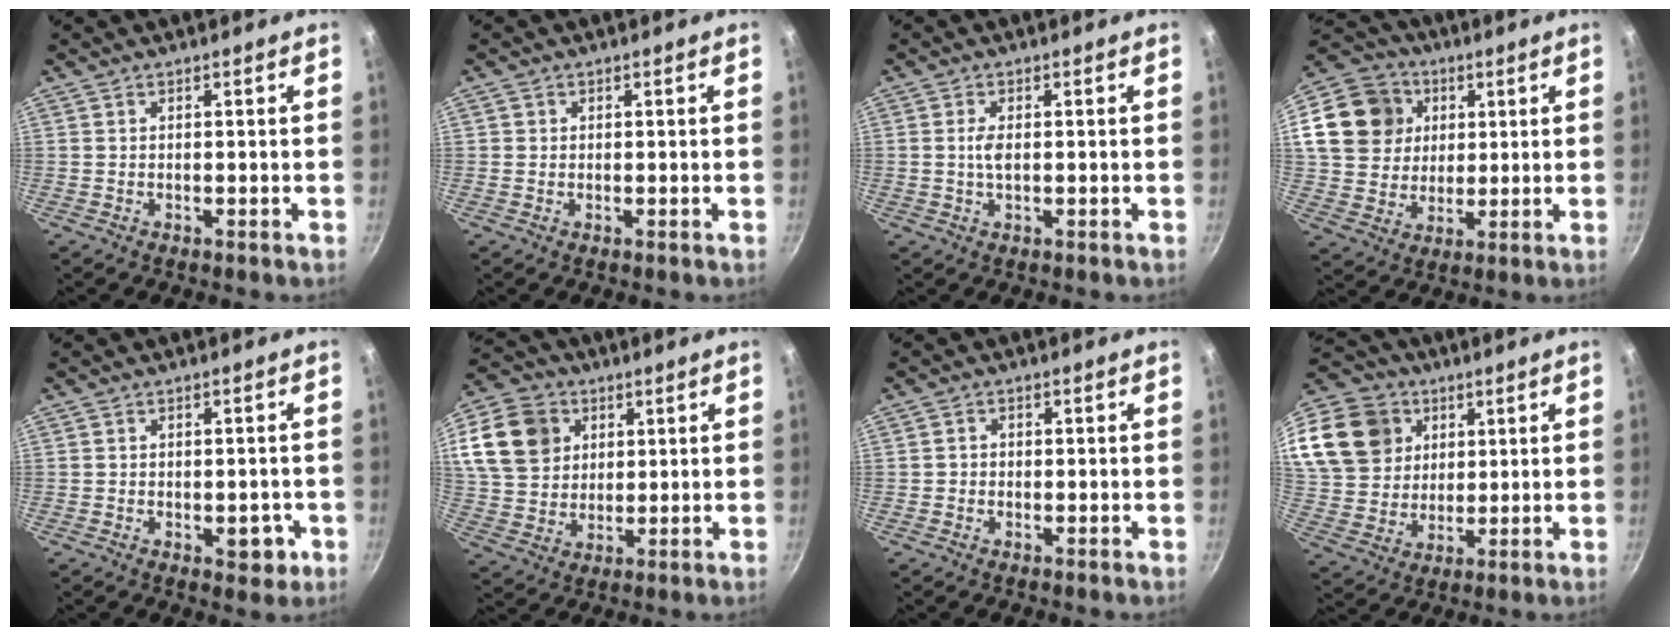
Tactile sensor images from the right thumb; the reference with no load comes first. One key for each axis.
{"total": 0.9, "fx": 0.1, "fy": 0.9, "fz": 0.1, "tx": 0.004, "ty": 0.002, "tz": 0.000}
{"total": 2.5, "fx": 0.1, "fy": 1.2, "fz": 2.2, "tx": -0.046, "ty": 0.002, "tz": 0.001}
{"total": 17.9, "fx": 4.7, "fy": 15.3, "fz": 7.9, "tx": -0.149, "ty": 0.019, "tz": 0.084}
{"total": 4.7, "fx": -1.4, "fy": 2.9, "fz": 3.4, "tx": -0.013, "ty": 0.007, "tz": -0.015}
{"total": 18.2, "fx": 6.5, "fy": 14.5, "fz": 8.8, "tx": -0.170, "ty": 0.005, "tz": 0.124}
{"total": 1.4, "fx": -0.3, "fy": 1.3, "fz": 0.4, "tx": -0.002, "ty": 0.002, "tz": -0.008}
{"total": 20.5, "fx": 7.8, "fy": 16.5, "fz": 9.3, "tx": -0.185, "ty": 0.006, "tz": 0.154}